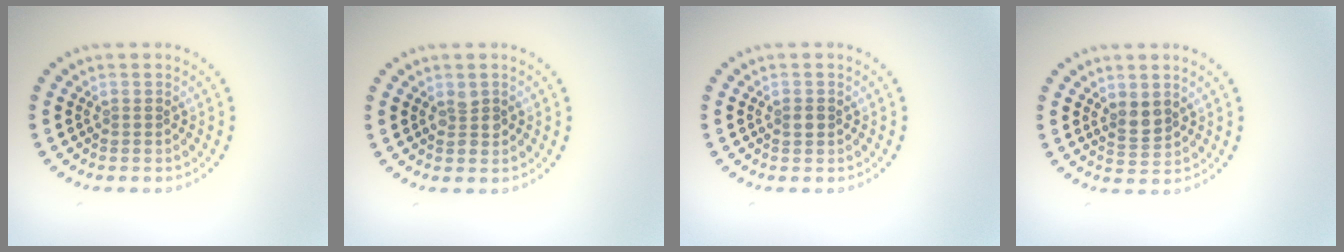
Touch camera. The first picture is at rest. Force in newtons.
{"total": 1.2, "press": 1.1, "slide": 0.1}
{"total": 1.2, "press": 1.2, "slide": 0.0}
{"total": 2.0, "press": 1.7, "slide": 1.0}